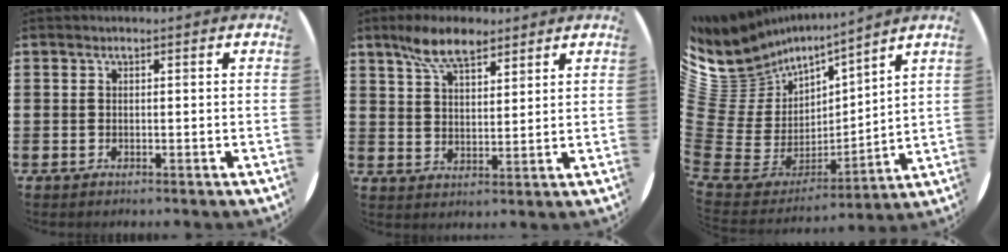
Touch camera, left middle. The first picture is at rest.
{"total": 7.6, "force": [5.8, 3.1, 3.8], "torque": [-0.081, -0.005, 0.106]}
{"total": 8.3, "force": [5.5, 6.1, -0.1], "torque": [-0.071, -0.064, 0.103]}